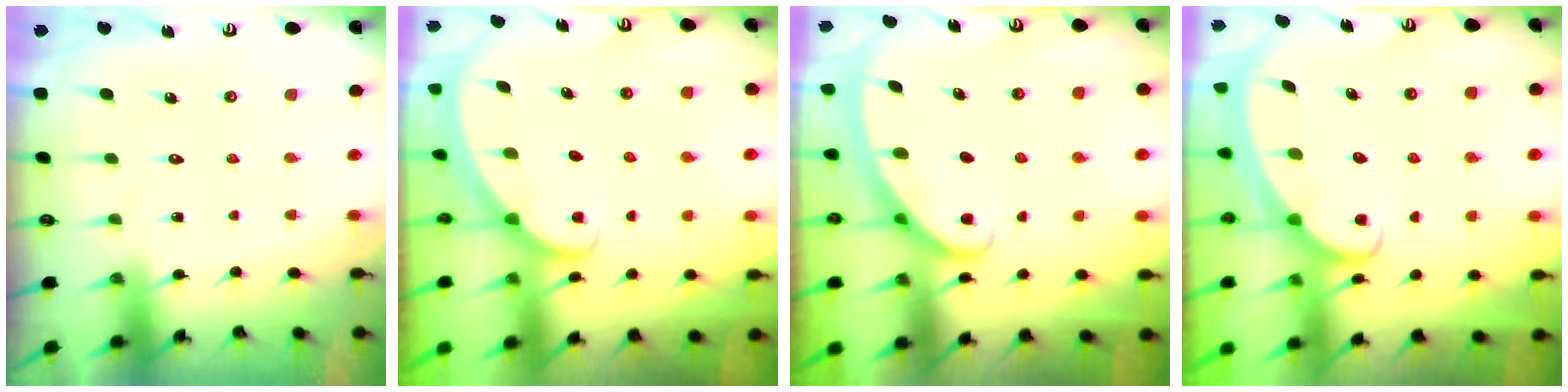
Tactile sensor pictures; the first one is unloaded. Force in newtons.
{"total": 1.8, "press": 1.8, "slide": 0.1}
{"total": 2.8, "press": 2.8, "slide": 0.4}
{"total": 2.8, "press": 2.8, "slide": 0.2}